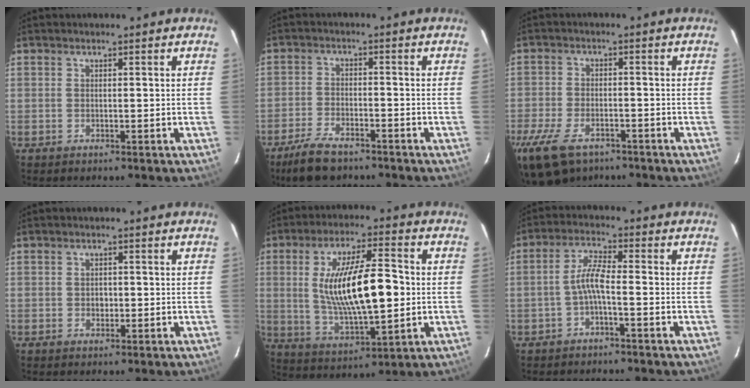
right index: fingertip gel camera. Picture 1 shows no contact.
{"total": 8.3, "force": [-6.5, 3.2, 4.1], "torque": [-0.113, -0.009, -0.119]}
{"total": 12.9, "force": [-8.8, 6.6, 6.8], "torque": [-0.177, -0.030, -0.158]}
{"total": 1.5, "force": [-0.2, 1.4, 0.6], "torque": [-0.010, 0.003, -0.002]}
{"total": 17.3, "force": [0.4, 5.4, 16.4], "torque": [-0.295, 0.000, 0.021]}
{"total": 4.2, "force": [-1.7, 0.5, 3.8], "torque": [-0.085, 0.012, -0.034]}